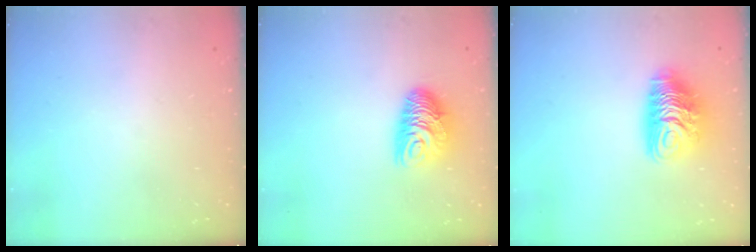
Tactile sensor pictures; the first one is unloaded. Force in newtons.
{"total": 10.2, "press": 10.2, "slide": 0.5}
{"total": 10.6, "press": 10.5, "slide": 1.0}